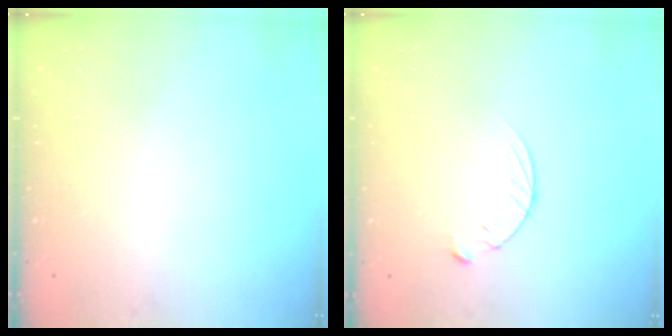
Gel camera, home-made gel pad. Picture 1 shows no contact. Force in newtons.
{"total": 5.4, "press": 5.4, "slide": 0.5}